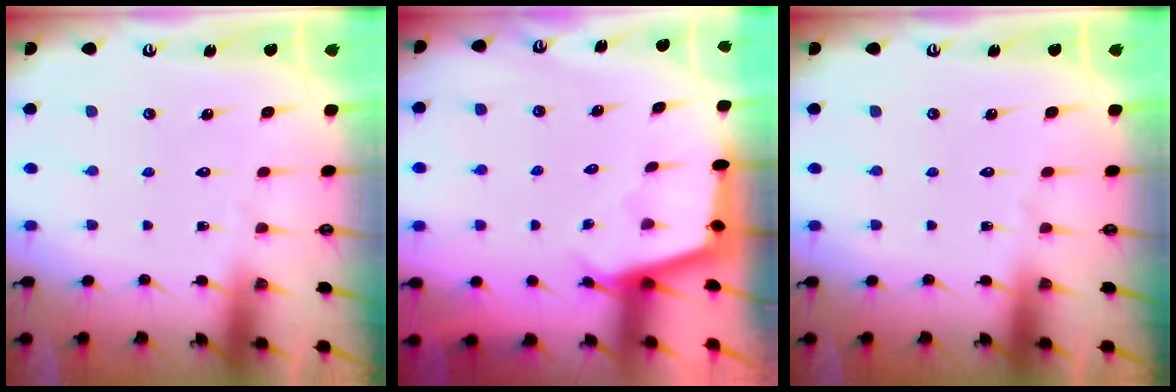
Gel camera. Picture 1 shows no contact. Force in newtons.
{"total": 3.0, "press": 3.0, "slide": 0.3}
{"total": 0.0}